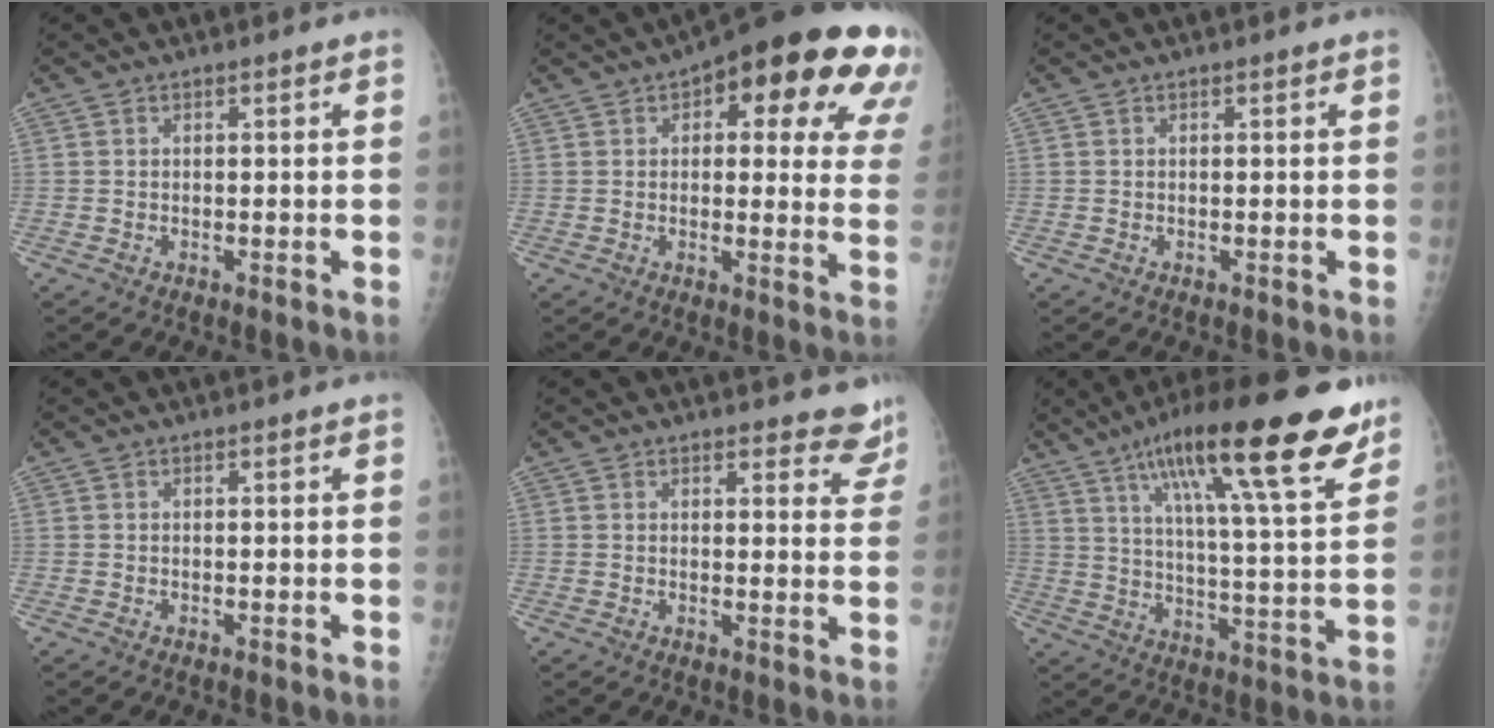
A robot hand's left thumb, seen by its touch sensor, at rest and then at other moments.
{"total": 22.7, "force": [11.0, 8.5, 17.9], "torque": [-0.189, -0.003, 0.125]}
{"total": 0.0}
{"total": 0.0}
{"total": 6.7, "force": [6.2, 2.0, 1.7], "torque": [0.018, -0.035, 0.050]}
{"total": 24.2, "force": [14.8, 4.7, 18.6], "torque": [-0.274, -0.038, 0.232]}